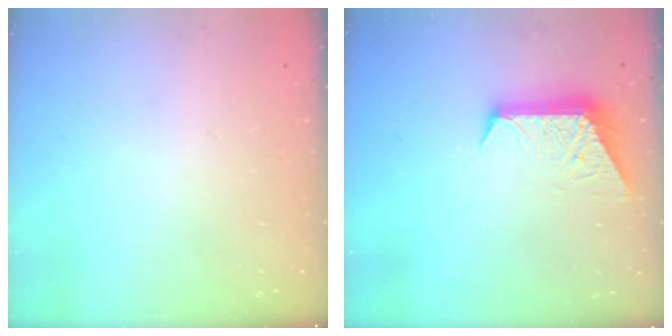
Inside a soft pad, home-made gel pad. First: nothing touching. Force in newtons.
{"total": 9.3, "press": 9.2, "slide": 0.7}